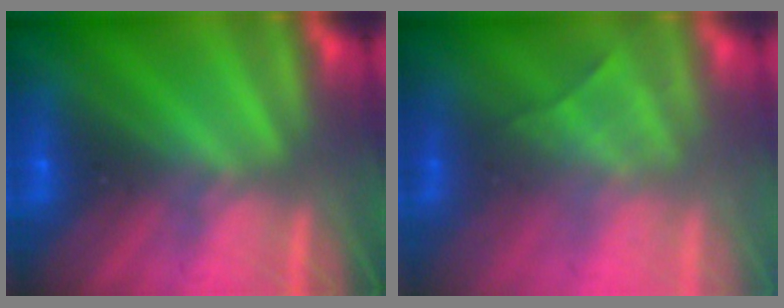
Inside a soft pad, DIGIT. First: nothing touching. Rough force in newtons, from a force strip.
{"total": 2.3}